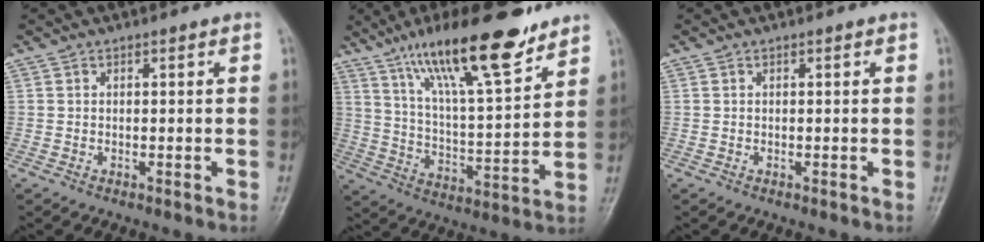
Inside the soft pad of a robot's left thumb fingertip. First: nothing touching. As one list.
[{"total": 19.9, "force": [13.6, 4.5, 13.9], "torque": [-0.209, -0.059, 0.235]}, {"total": 0.0}]